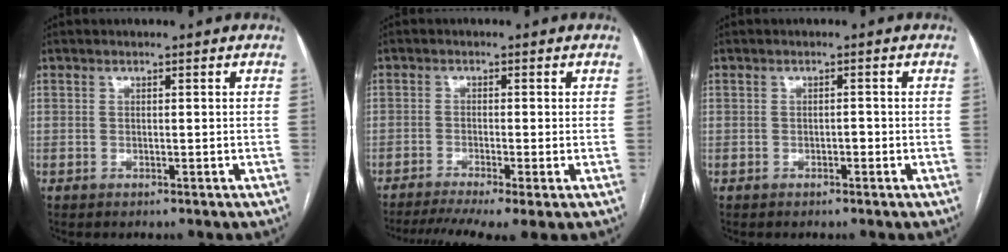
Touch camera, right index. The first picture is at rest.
{"total": 8.1, "force": [-5.5, 1.0, 5.9], "torque": [-0.099, -0.008, -0.093]}
{"total": 0.8, "force": [-0.3, 0.4, 0.6], "torque": [-0.009, 0.003, -0.006]}